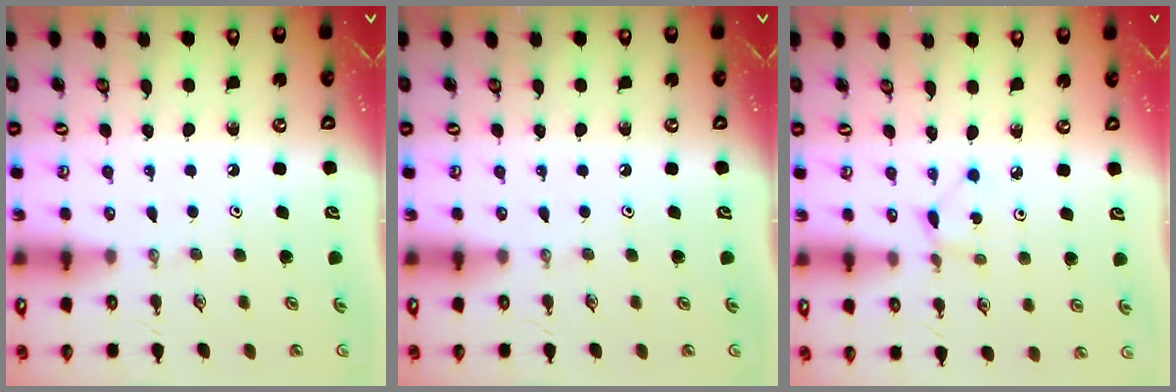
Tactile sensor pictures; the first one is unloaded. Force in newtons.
{"total": 0.0}
{"total": 1.1, "press": 1.1, "slide": 0.1}